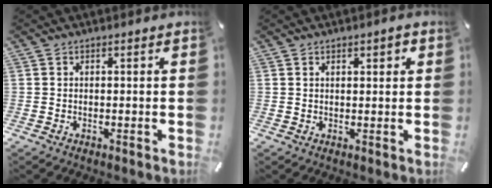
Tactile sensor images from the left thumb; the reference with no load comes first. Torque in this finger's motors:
{"motor_torque": [-0.07, -0.04, -0.04, 0.00, 0.00]}